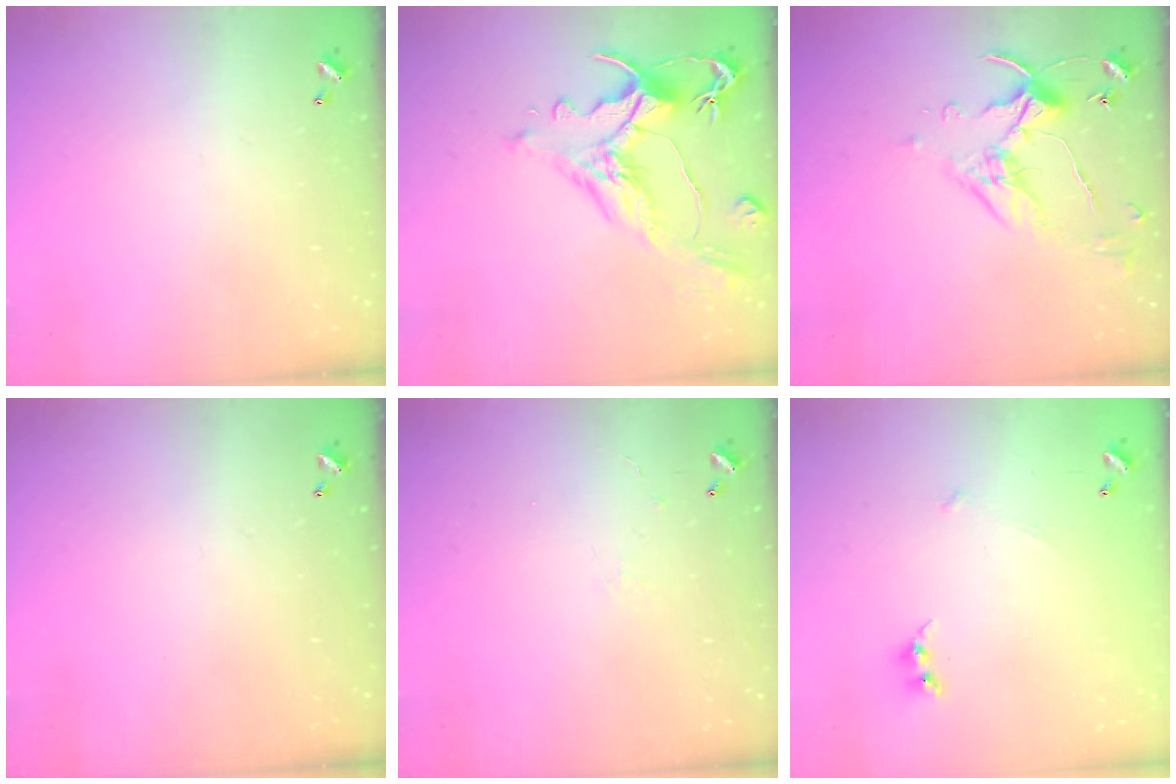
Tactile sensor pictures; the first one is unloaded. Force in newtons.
{"total": 1.5, "press": 0.2, "slide": 1.5}
{"total": 4.8, "press": 4.7, "slide": 1.0}
{"total": 0.0}
{"total": 0.9, "press": 0.7, "slide": 0.5}
{"total": 4.1, "press": 4.1, "slide": 0.2}